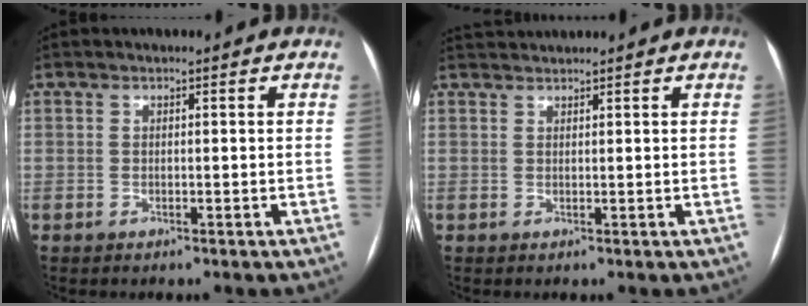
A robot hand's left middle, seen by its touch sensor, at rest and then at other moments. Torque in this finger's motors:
{"motor_torque": [0.01, -0.05, -0.01, -0.01]}